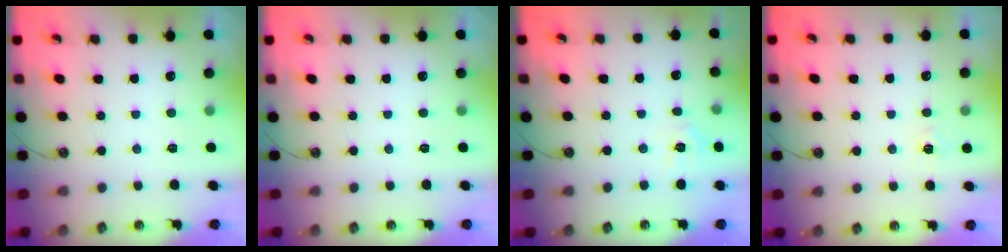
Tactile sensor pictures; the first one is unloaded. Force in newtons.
{"total": 0.0}
{"total": 3.3, "press": 3.3, "slide": 0.4}
{"total": 4.3, "press": 4.2, "slide": 0.7}